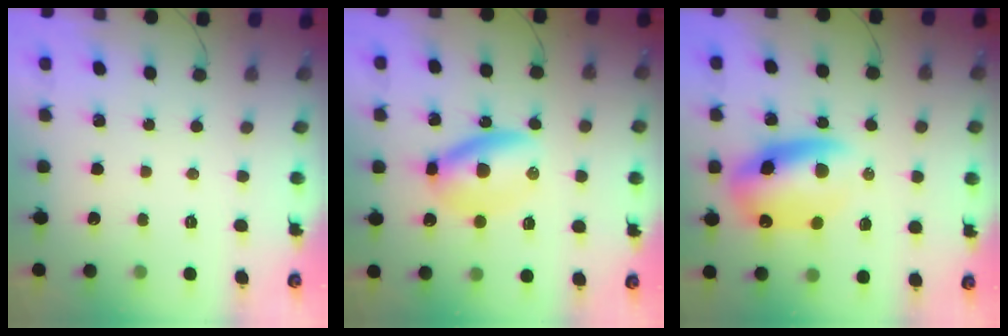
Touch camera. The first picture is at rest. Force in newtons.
{"total": 7.0, "press": 6.8, "slide": 1.6}
{"total": 13.8, "press": 13.2, "slide": 3.9}